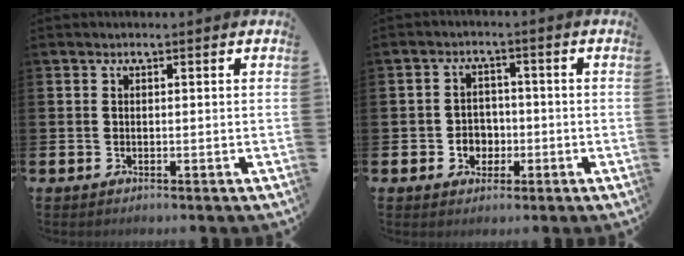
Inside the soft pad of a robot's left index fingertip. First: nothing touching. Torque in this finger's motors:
{"motor_torque": [0.69, 0.25, 0.05, 0.05]}